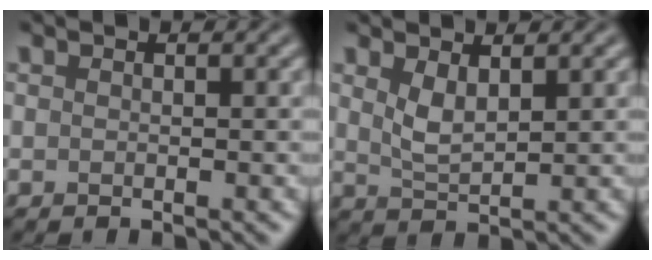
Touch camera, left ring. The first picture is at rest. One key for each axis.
{"total": 2.3, "fx": 1.2, "fy": 0.9, "fz": 1.7, "tx": -0.042, "ty": -0.005, "tz": 0.028}